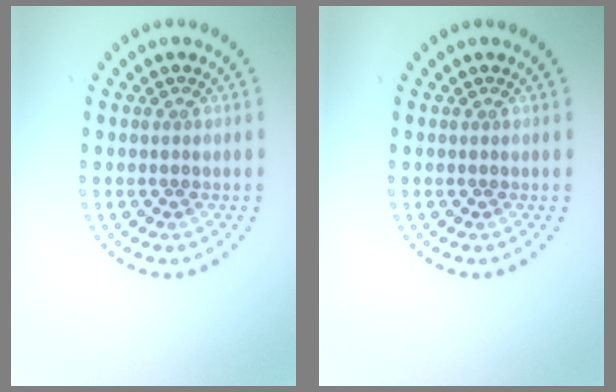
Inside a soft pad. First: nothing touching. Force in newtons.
{"total": 0.0}